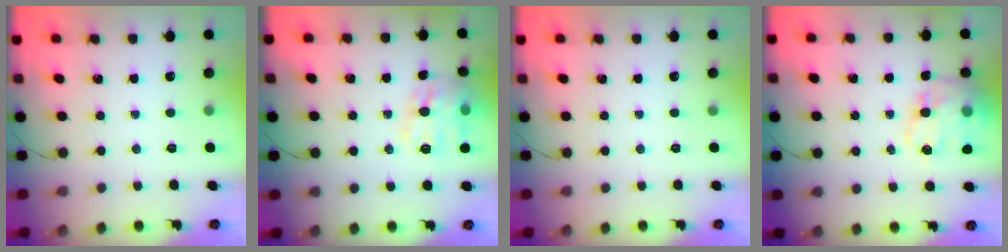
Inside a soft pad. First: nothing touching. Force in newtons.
{"total": 13.0, "press": 12.9, "slide": 1.2}
{"total": 0.0}
{"total": 16.9, "press": 16.5, "slide": 3.8}